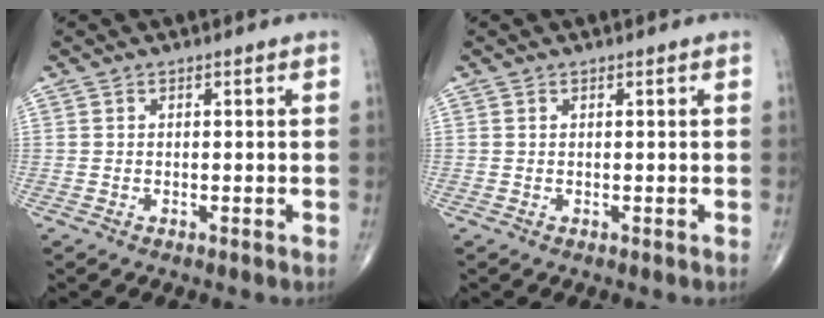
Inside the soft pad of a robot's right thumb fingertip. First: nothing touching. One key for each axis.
{"total": 0.0}